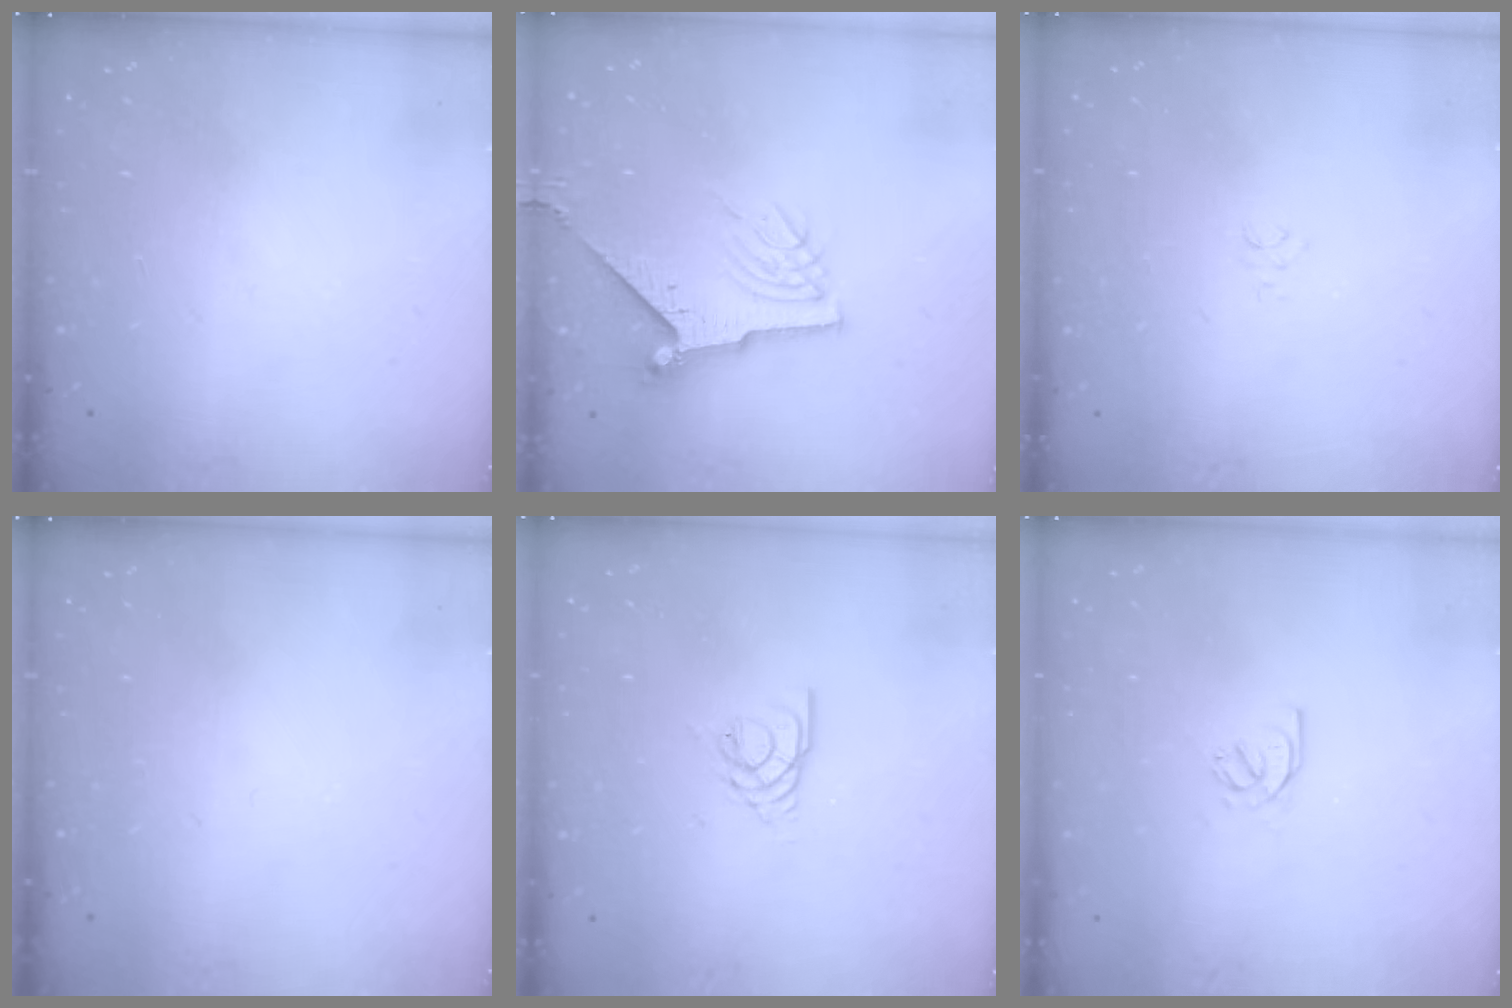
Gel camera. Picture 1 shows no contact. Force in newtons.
{"total": 8.4, "press": 8.4, "slide": 0.6}
{"total": 3.1, "press": 3.1, "slide": 0.2}
{"total": 0.0}
{"total": 2.5, "press": 2.4, "slide": 0.4}
{"total": 3.5, "press": 3.5, "slide": 0.2}